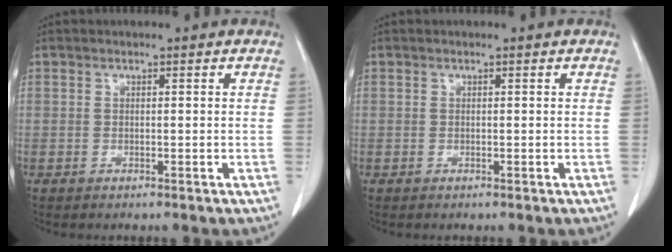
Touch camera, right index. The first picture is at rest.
{"total": 0.0}